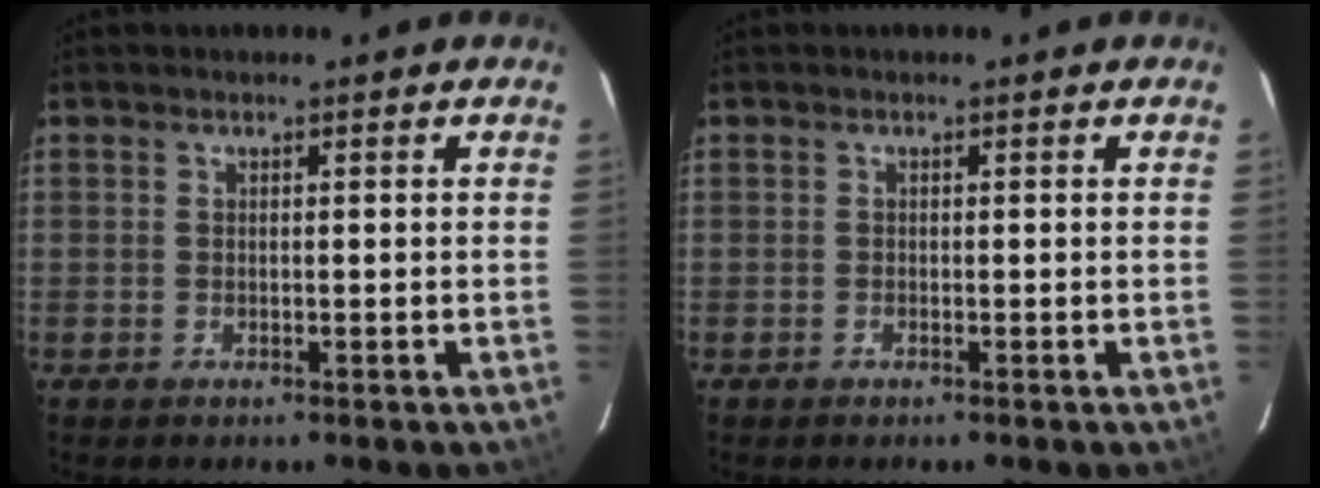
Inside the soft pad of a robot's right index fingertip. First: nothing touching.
{"total": 0.0}